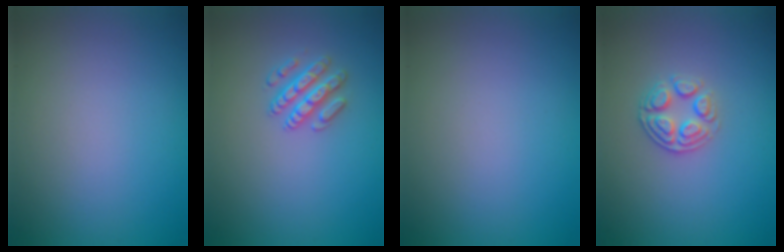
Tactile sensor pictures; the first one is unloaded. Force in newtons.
{"total": 2.6, "press": 2.6, "slide": 0.5}
{"total": 0.0}
{"total": 2.6, "press": 2.5, "slide": 0.9}